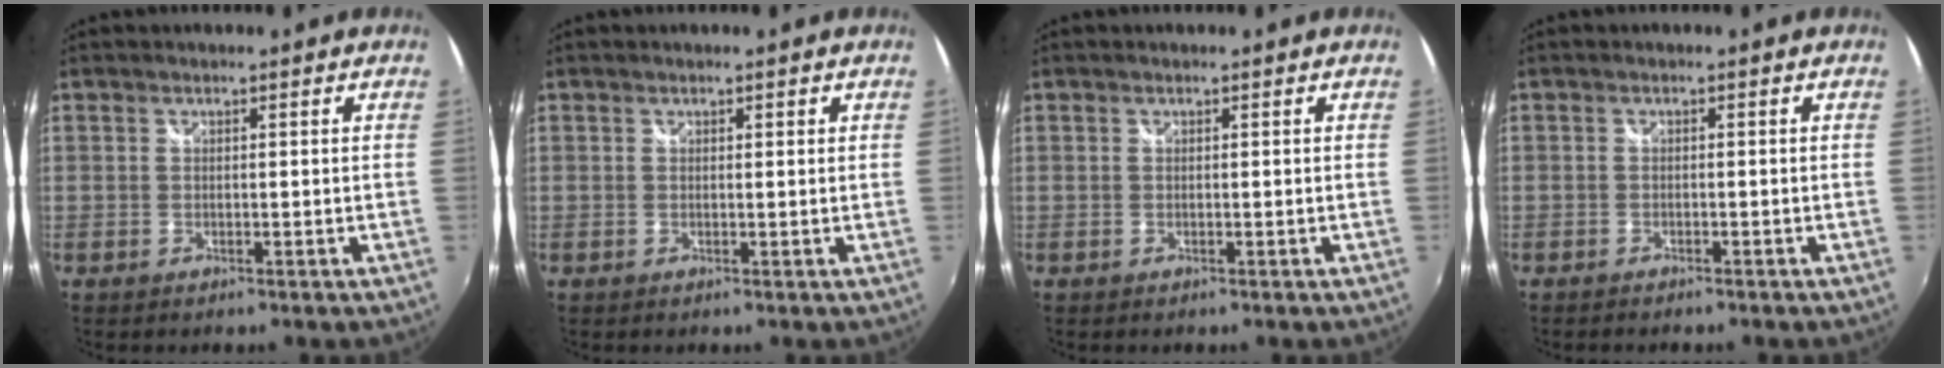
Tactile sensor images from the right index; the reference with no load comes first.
{"total": 0.5, "force": [0.3, 0.2, 0.3], "torque": [-0.005, 0.001, 0.003]}
{"total": 0.0}
{"total": 1.6, "force": [-1.5, 0.5, 0.3], "torque": [-0.015, -0.005, -0.029]}